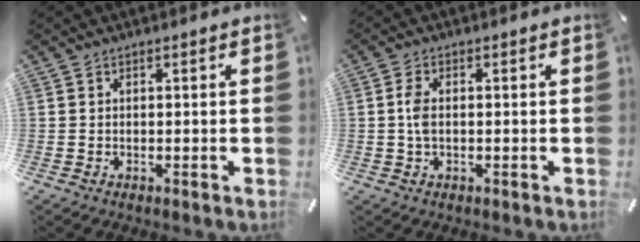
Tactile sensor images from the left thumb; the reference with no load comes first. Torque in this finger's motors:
{"motor_torque": [0.33, 0.50, 0.54, -0.11, 0.01]}